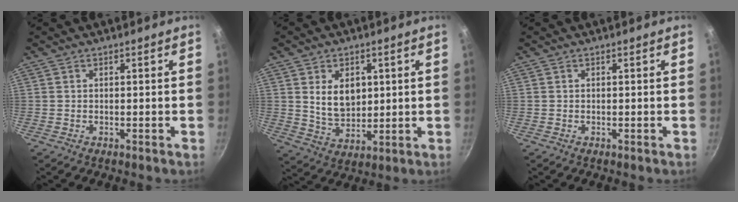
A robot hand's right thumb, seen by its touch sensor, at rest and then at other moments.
{"total": 8.8, "force": [2.2, 6.1, 5.9], "torque": [-0.078, -0.021, 0.049]}
{"total": 0.0}